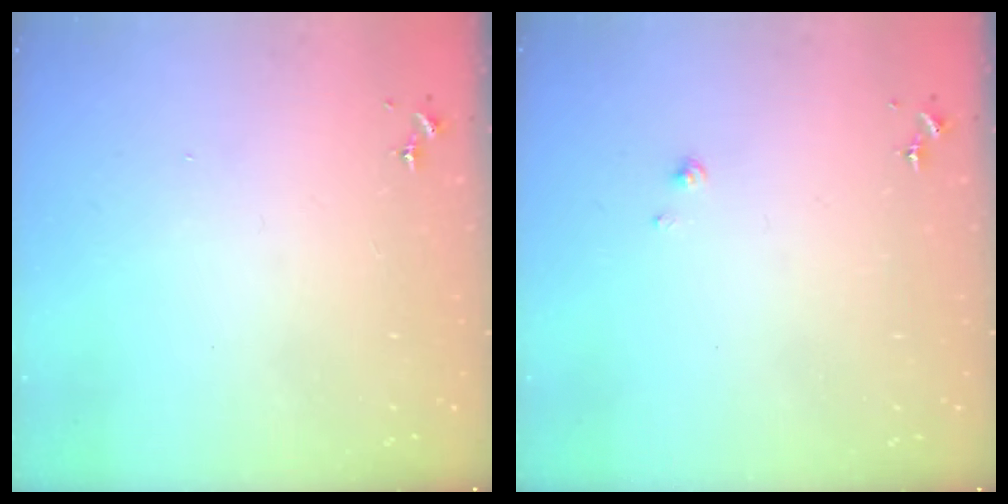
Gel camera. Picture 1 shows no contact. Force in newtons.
{"total": 1.4, "press": 1.4, "slide": 0.1}